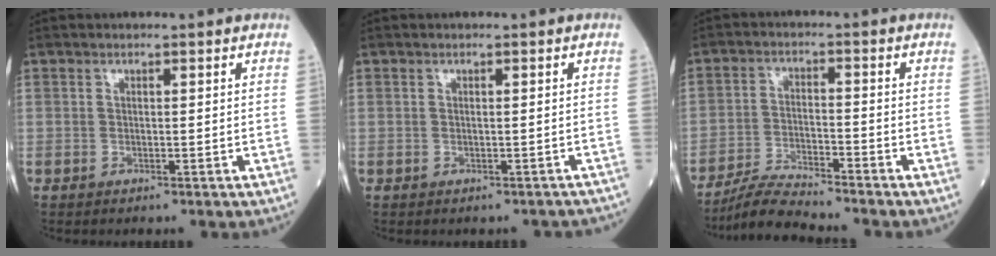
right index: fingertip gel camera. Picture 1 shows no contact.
{"total": 2.5, "force": [-2.1, 1.2, 0.5], "torque": [-0.001, 0.012, -0.022]}
{"total": 6.2, "force": [-6.0, -0.6, 1.4], "torque": [-0.028, -0.015, -0.116]}